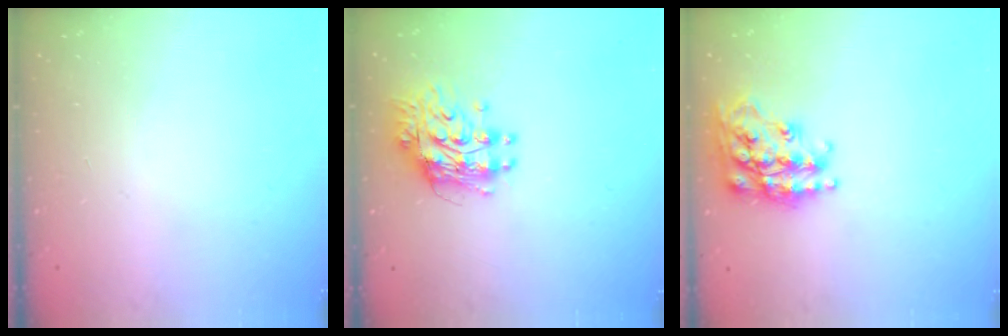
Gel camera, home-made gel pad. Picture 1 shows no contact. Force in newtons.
{"total": 10.4, "press": 10.4, "slide": 0.9}
{"total": 20.4, "press": 20.4, "slide": 1.4}